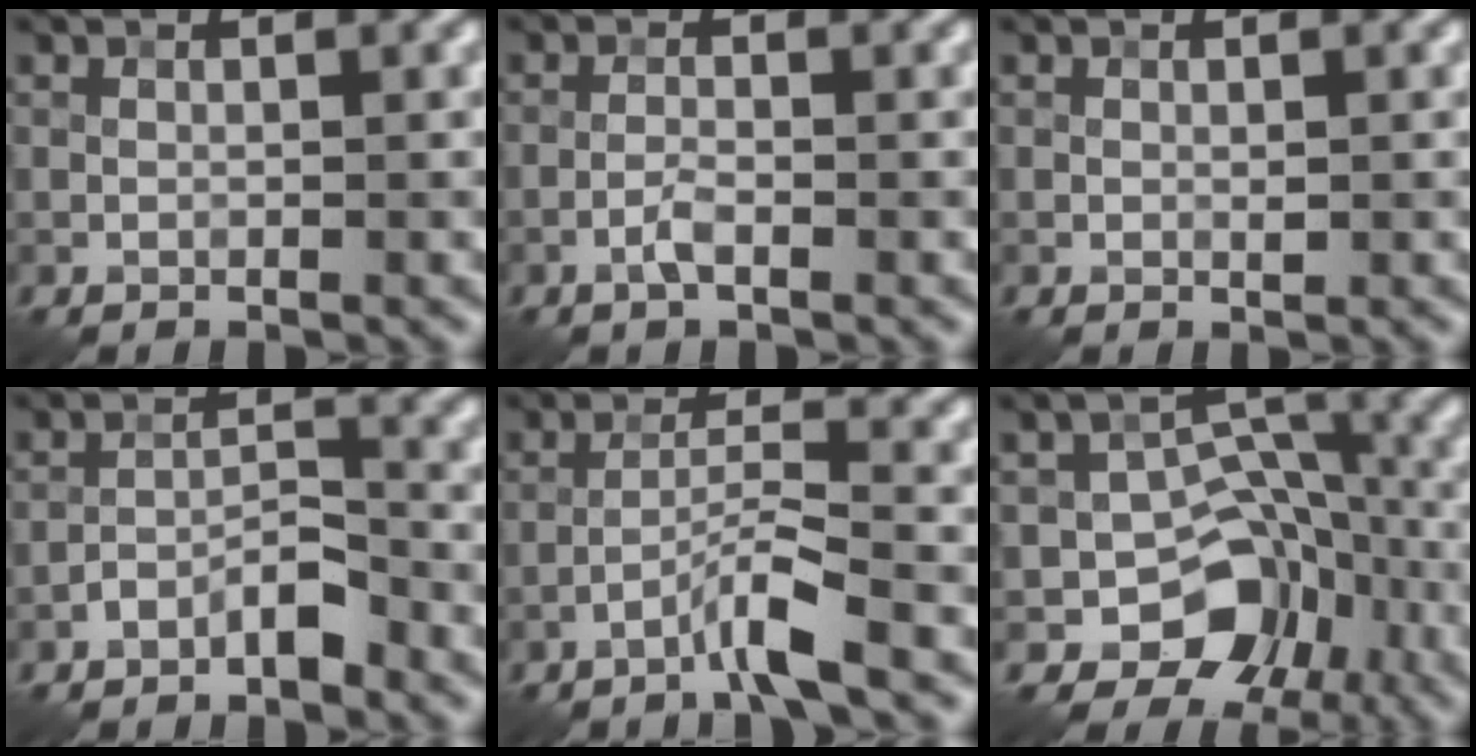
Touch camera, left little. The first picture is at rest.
{"total": 1.4, "force": [-0.8, 0.3, 1.1], "torque": [-0.024, 0.004, -0.019]}
{"total": 0.6, "force": [0.0, 0.3, 0.4], "torque": [-0.006, 0.000, 0.000]}
{"total": 2.8, "force": [-2.1, 0.9, 1.7], "torque": [-0.030, 0.013, -0.041]}
{"total": 3.4, "force": [-2.3, -0.2, 2.5], "torque": [-0.049, 0.013, -0.053]}
{"total": 7.8, "force": [-3.8, 5.9, 3.5], "torque": [-0.029, 0.013, -0.068]}